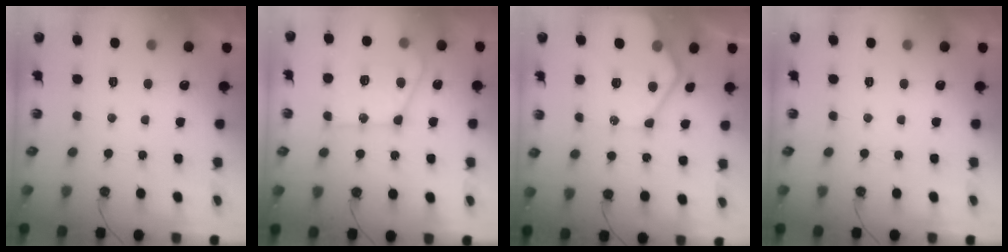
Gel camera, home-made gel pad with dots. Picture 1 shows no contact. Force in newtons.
{"total": 19.3, "press": 19.1, "slide": 2.0}
{"total": 18.1, "press": 18.0, "slide": 2.1}
{"total": 0.0}